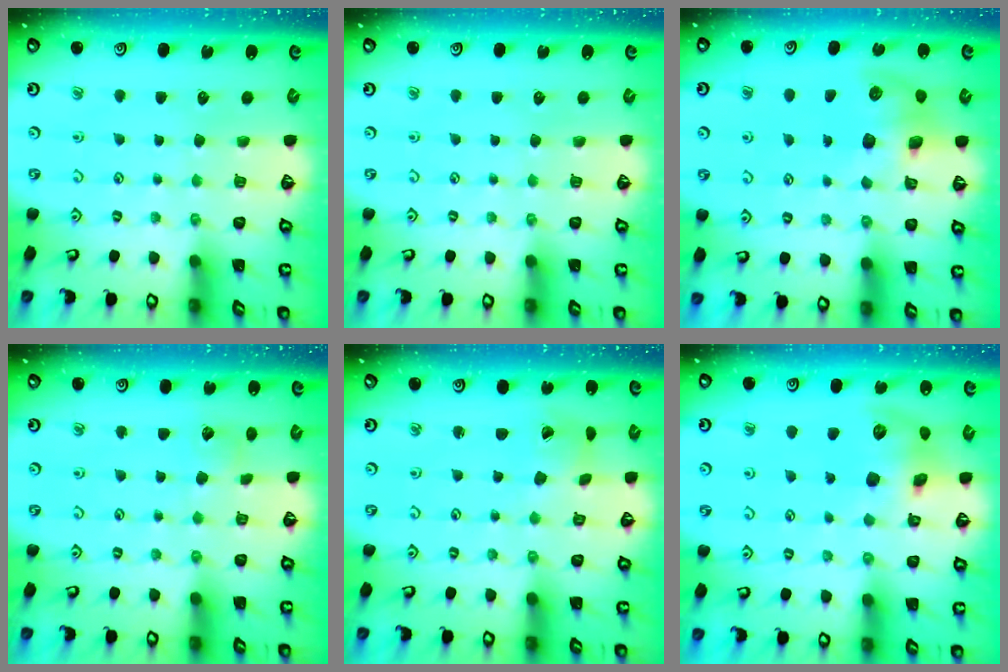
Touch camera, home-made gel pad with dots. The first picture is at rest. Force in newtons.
{"total": 0.0}
{"total": 9.4, "press": 9.3, "slide": 0.8}
{"total": 3.4, "press": 3.3, "slide": 0.4}
{"total": 2.4, "press": 2.4, "slide": 0.3}
{"total": 11.0, "press": 10.8, "slide": 1.8}